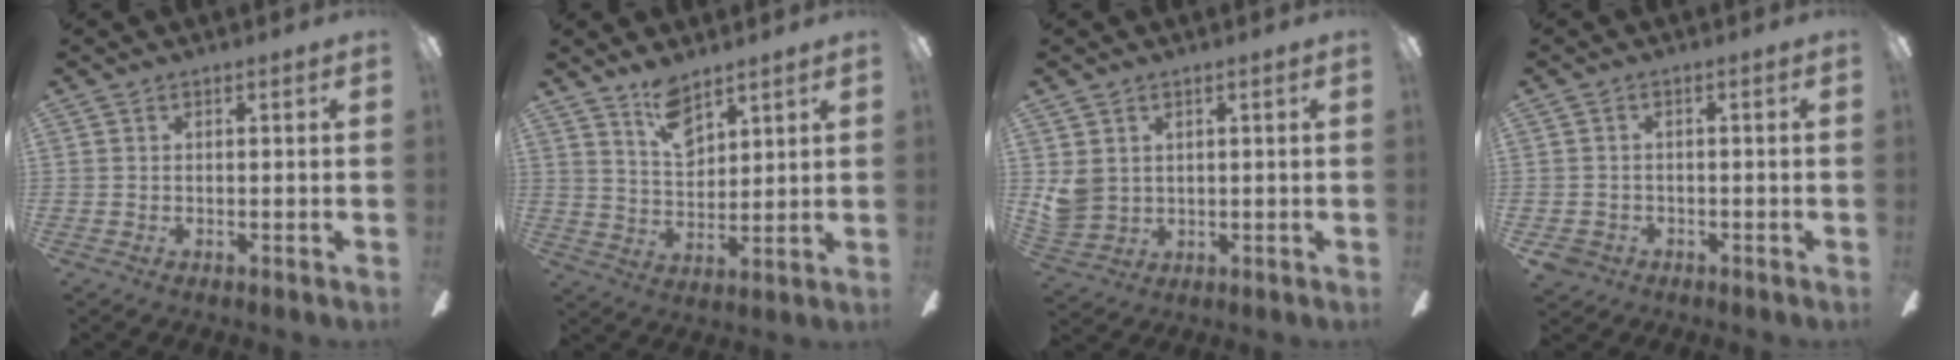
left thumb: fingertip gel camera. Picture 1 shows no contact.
{"total": 8.8, "force": [6.7, 4.1, 3.9], "torque": [-0.064, -0.034, 0.121]}
{"total": 4.8, "force": [1.8, 4.1, 1.6], "torque": [-0.031, 0.002, 0.040]}
{"total": 2.8, "force": [-1.5, 2.2, 0.8], "torque": [-0.027, 0.003, -0.032]}